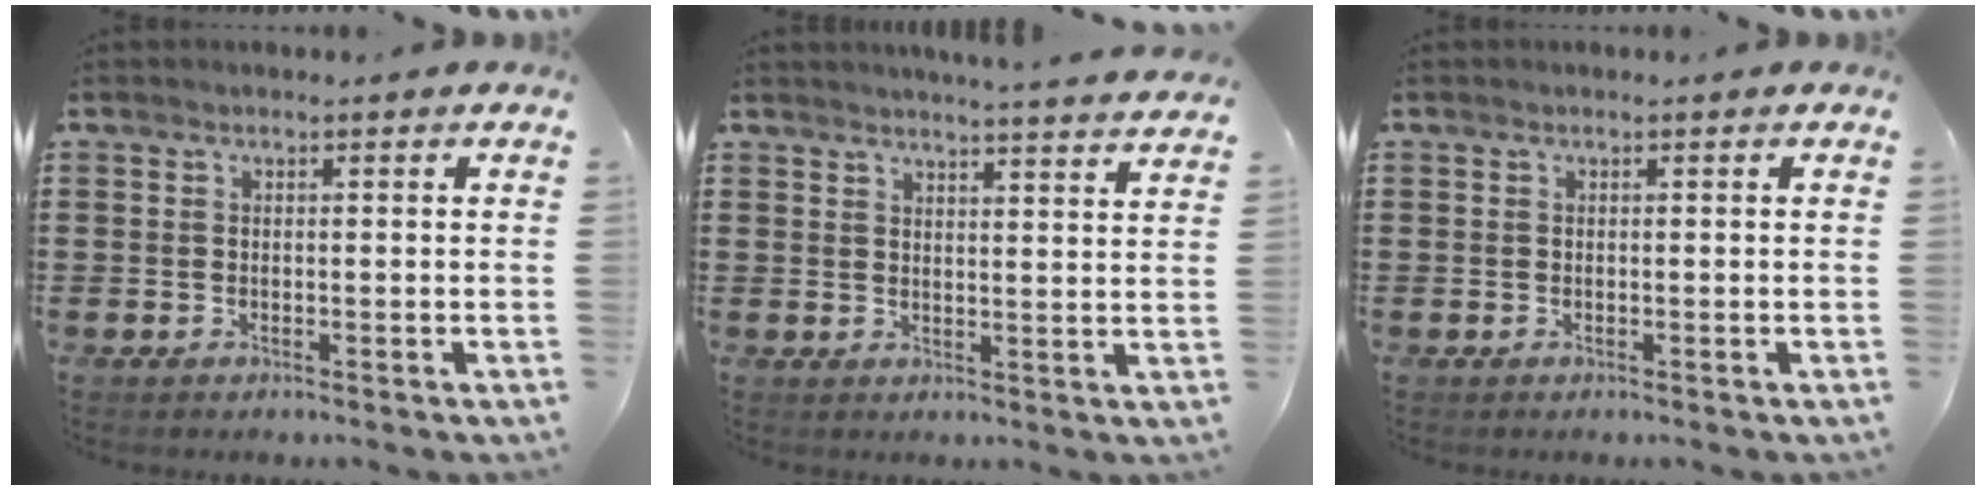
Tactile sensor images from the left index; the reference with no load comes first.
{"total": 3.8, "force": [3.6, -0.9, 0.4], "torque": [-0.011, -0.026, 0.062]}
{"total": 0.0}